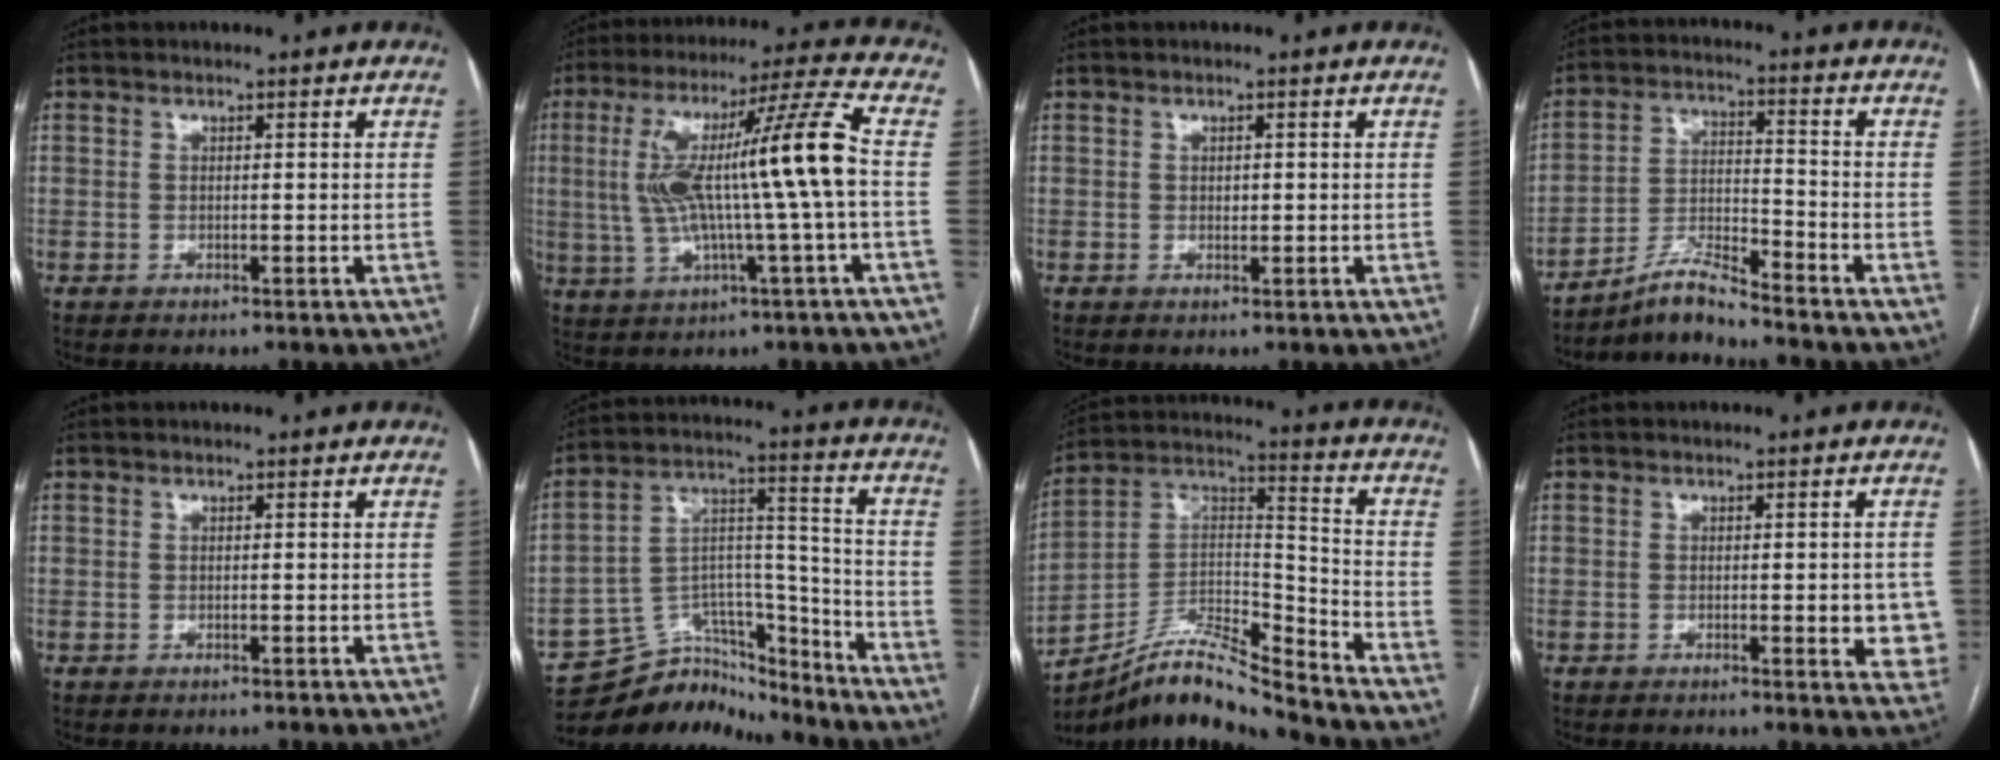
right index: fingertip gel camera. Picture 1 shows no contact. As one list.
[{"total": 16.3, "force": [0.1, -0.4, 16.3], "torque": [-0.298, 0.028, -0.001]}, {"total": 0.8, "force": [0.1, 0.6, 0.6], "torque": [-0.008, 0.000, 0.001]}, {"total": 7.0, "force": [-6.5, -0.6, 2.5], "torque": [-0.053, -0.008, -0.120]}, {"total": 0.0}, {"total": 13.3, "force": [-12.6, 4.1, 1.8], "torque": [-0.018, 0.061, -0.211]}, {"total": 12.4, "force": [-11.7, -0.4, 4.0], "torque": [-0.072, 0.045, -0.214]}, {"total": 5.2, "force": [-0.9, 1.7, 4.8], "torque": [-0.044, -0.004, -0.012]}]